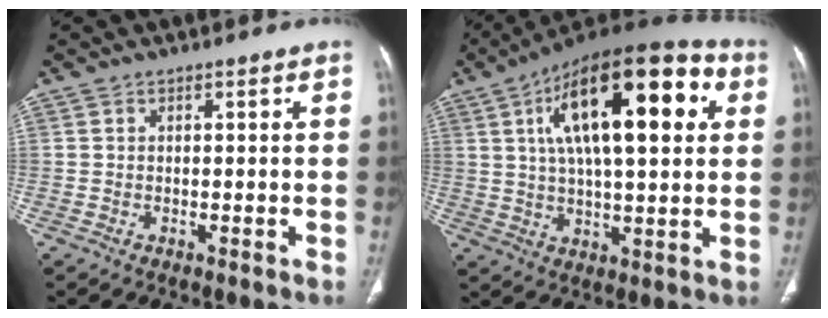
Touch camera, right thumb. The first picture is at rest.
{"total": 24.4, "force": [7.3, 9.4, 21.4], "torque": [-0.322, 0.013, 0.104]}